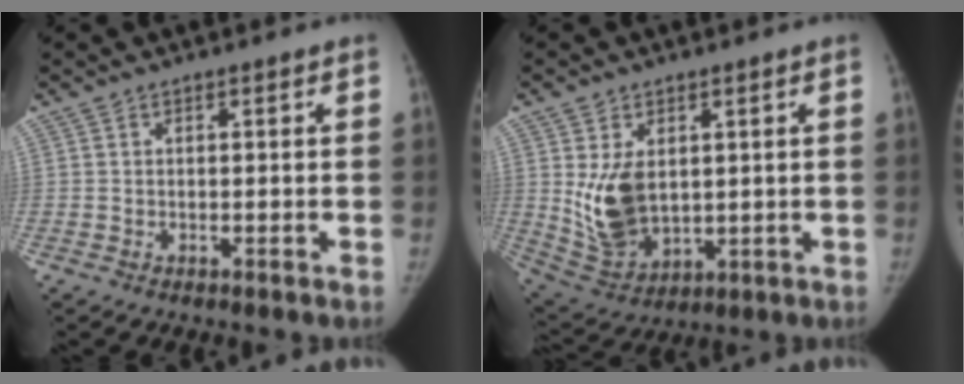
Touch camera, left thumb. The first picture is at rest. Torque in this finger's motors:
{"motor_torque": [0.26, 0.30, 1.09, -0.07, 0.13]}